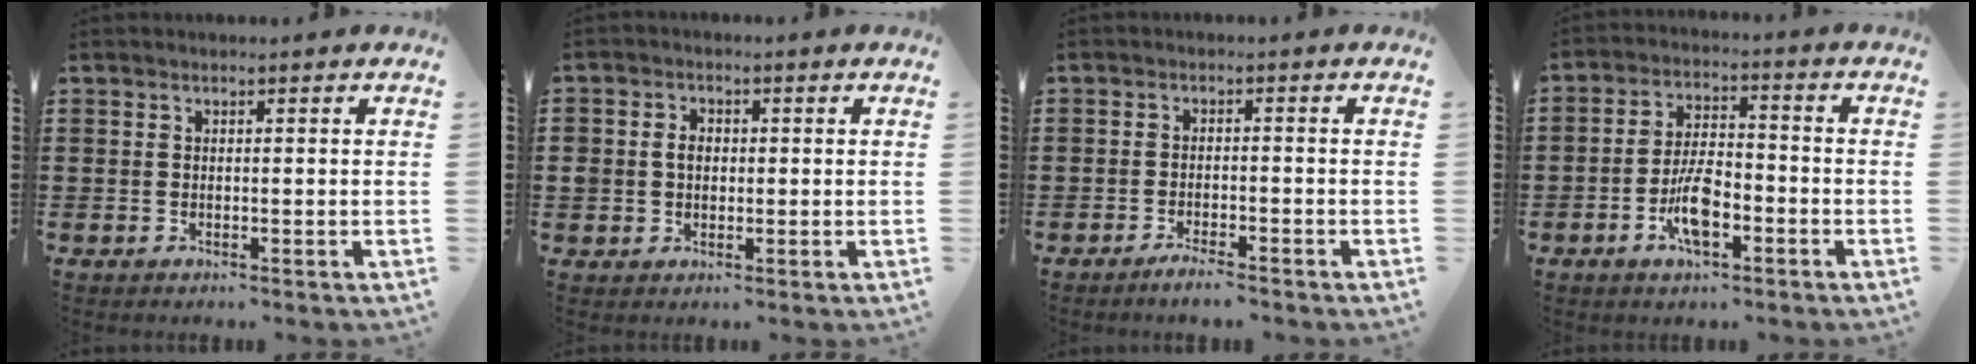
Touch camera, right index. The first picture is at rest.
{"total": 2.7, "force": [0.0, 2.4, 1.3], "torque": [-0.032, 0.009, -0.003]}
{"total": 2.1, "force": [-1.9, 0.1, 0.9], "torque": [-0.017, 0.002, -0.035]}
{"total": 7.7, "force": [-3.3, 3.2, 6.2], "torque": [-0.134, 0.000, -0.064]}